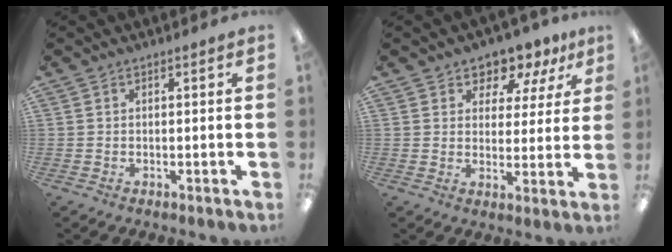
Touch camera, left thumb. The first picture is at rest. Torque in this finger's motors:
{"motor_torque": [0.09, 0.21, -0.09, -0.03, 0.05]}